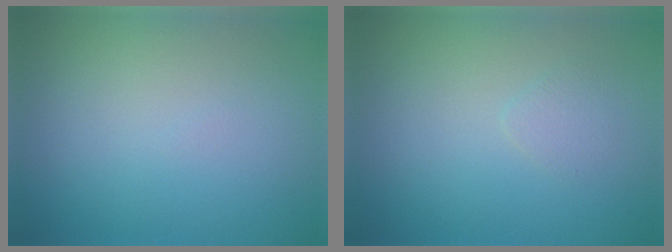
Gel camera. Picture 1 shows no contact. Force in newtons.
{"total": 0.9, "press": 0.9, "slide": 0.0}